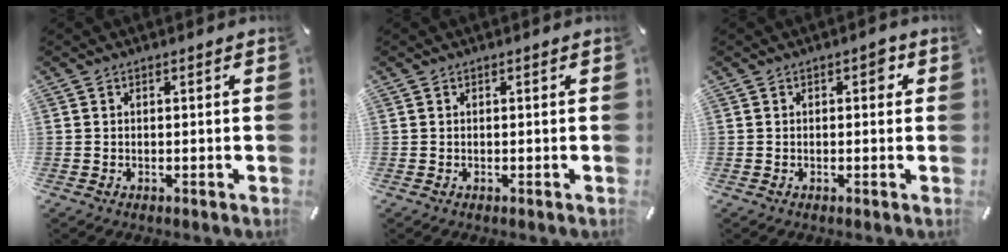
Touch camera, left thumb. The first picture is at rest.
{"total": 0.0}
{"total": 2.4, "force": [0.4, 1.4, 1.9], "torque": [-0.016, 0.002, -0.001]}